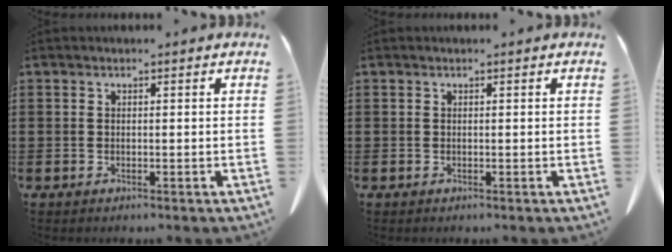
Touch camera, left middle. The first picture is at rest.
{"total": 0.0}